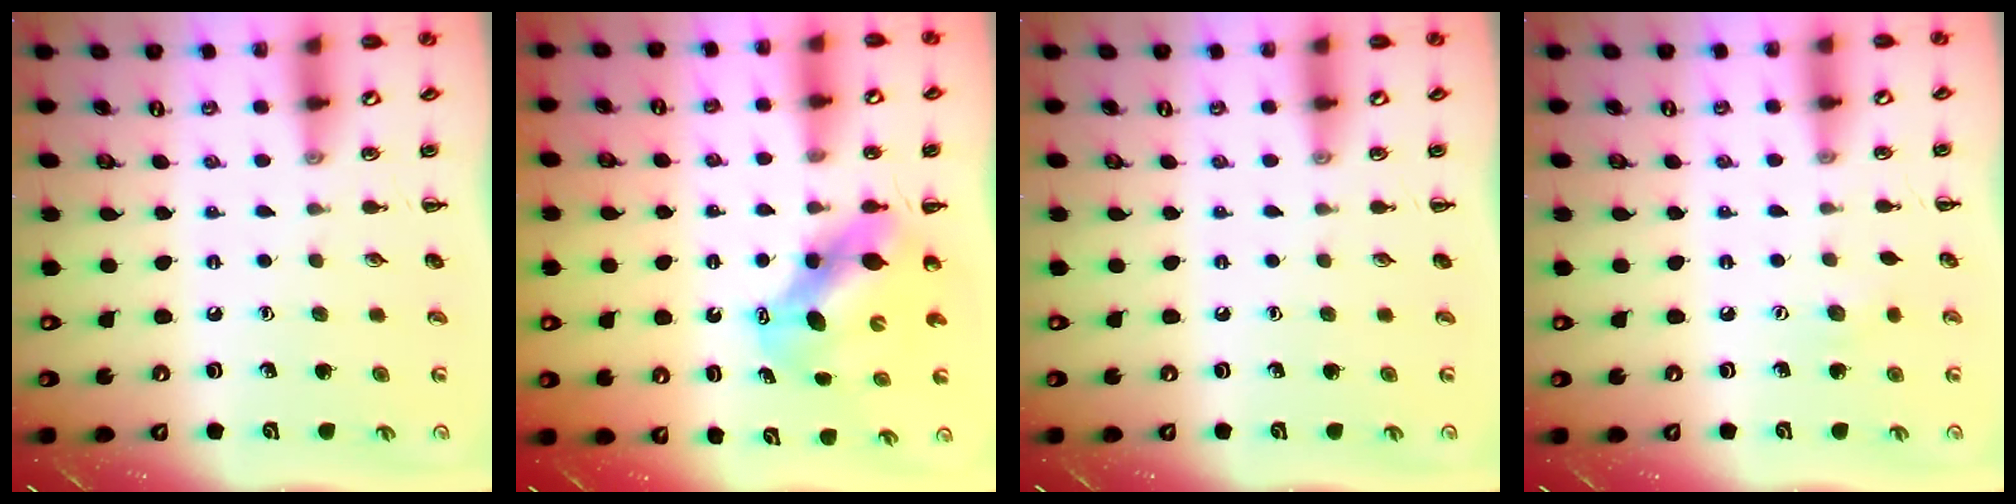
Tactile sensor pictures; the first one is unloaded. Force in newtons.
{"total": 6.7, "press": 6.5, "slide": 1.3}
{"total": 0.0}
{"total": 4.7, "press": 4.6, "slide": 1.0}